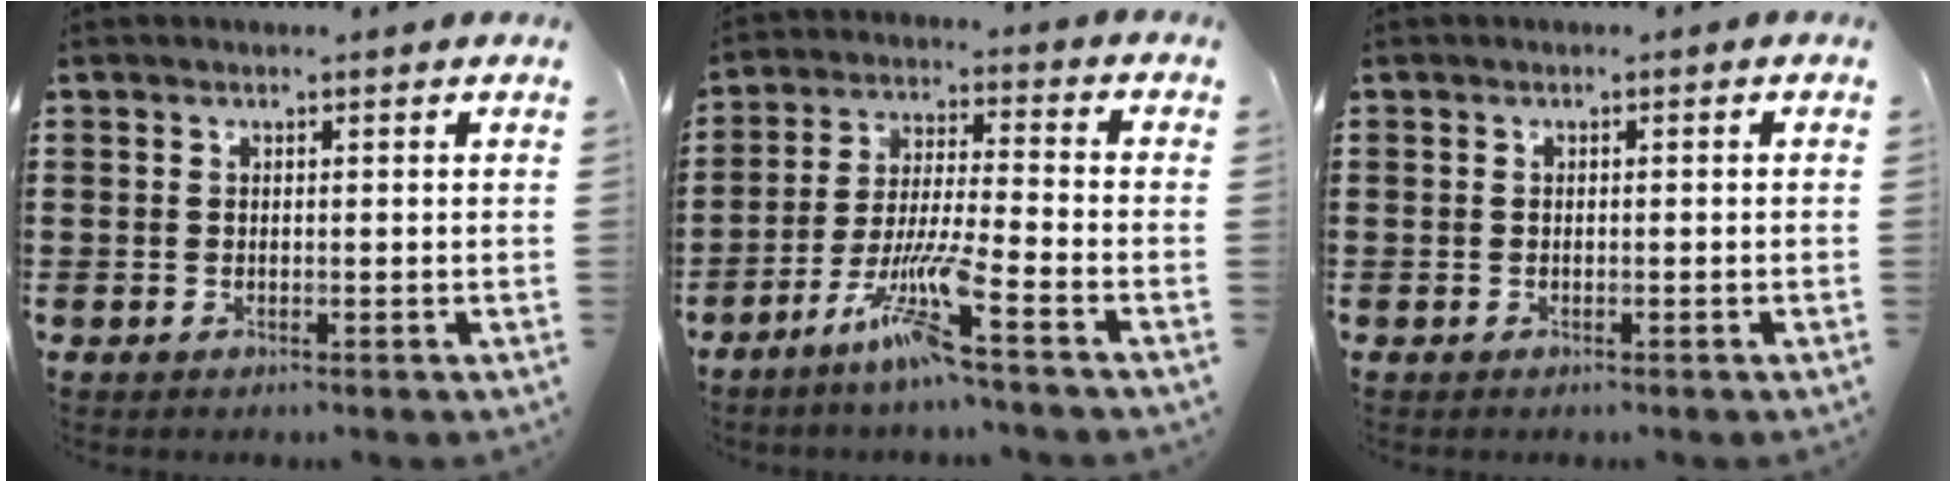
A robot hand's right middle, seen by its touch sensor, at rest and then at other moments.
{"total": 9.0, "force": [-5.8, 0.1, 6.9], "torque": [-0.145, -0.012, -0.115]}
{"total": 0.0}